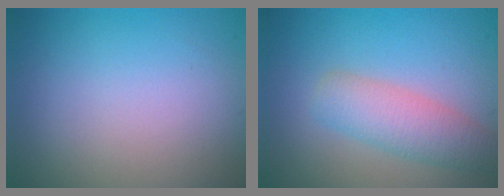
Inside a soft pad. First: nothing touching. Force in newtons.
{"total": 3.9, "press": 3.9, "slide": 0.2}